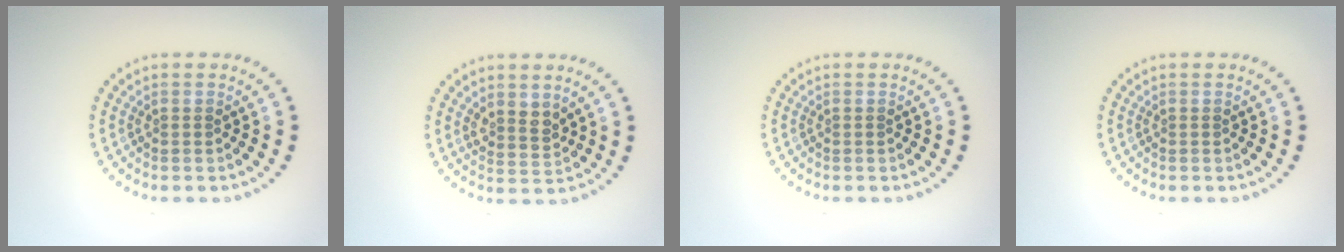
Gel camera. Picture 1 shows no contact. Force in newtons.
{"total": 2.0, "press": 1.7, "slide": 1.2}
{"total": 0.0}
{"total": 0.0}